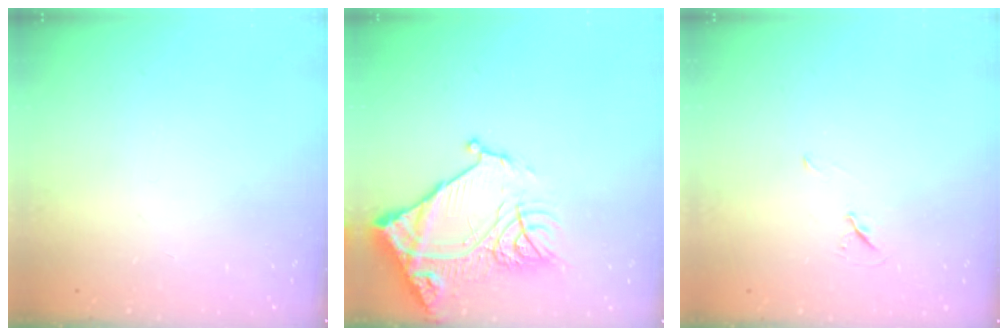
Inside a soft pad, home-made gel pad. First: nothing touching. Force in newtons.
{"total": 16.3, "press": 16.2, "slide": 1.7}
{"total": 4.9, "press": 4.4, "slide": 2.2}